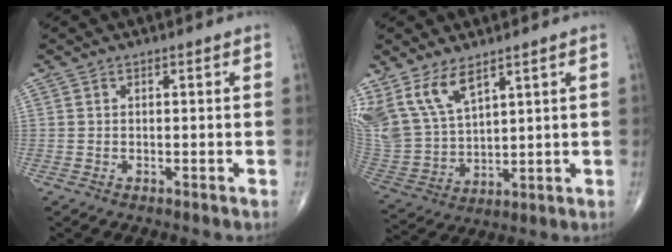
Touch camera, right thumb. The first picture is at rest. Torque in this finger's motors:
{"motor_torque": [-0.03, 0.46, 0.65, 0.71, 0.30]}